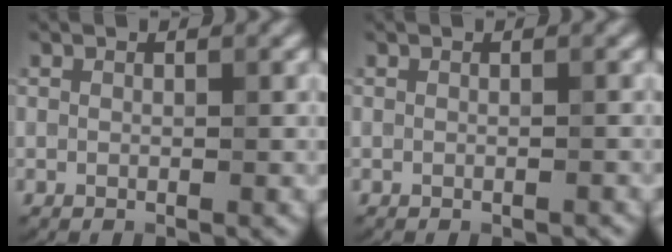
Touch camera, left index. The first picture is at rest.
{"total": 0.6, "force": [-0.5, 0.1, 0.4], "torque": [-0.004, -0.002, -0.006]}